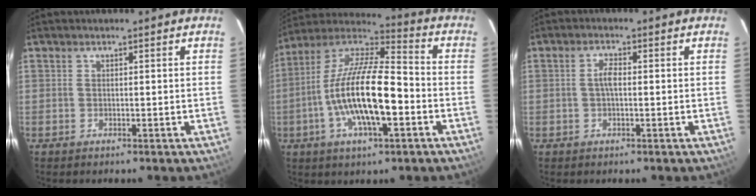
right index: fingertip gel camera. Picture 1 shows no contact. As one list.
[{"total": 18.5, "force": [-4.6, 5.5, 17.0], "torque": [-0.322, -0.005, -0.091]}, {"total": 2.3, "force": [-0.1, 0.9, 2.1], "torque": [-0.044, 0.006, -0.002]}]